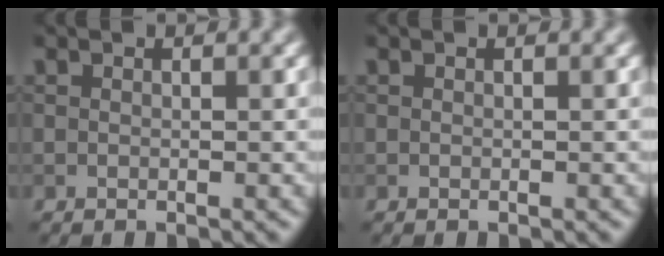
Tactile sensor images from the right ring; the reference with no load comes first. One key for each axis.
{"total": 0.0}